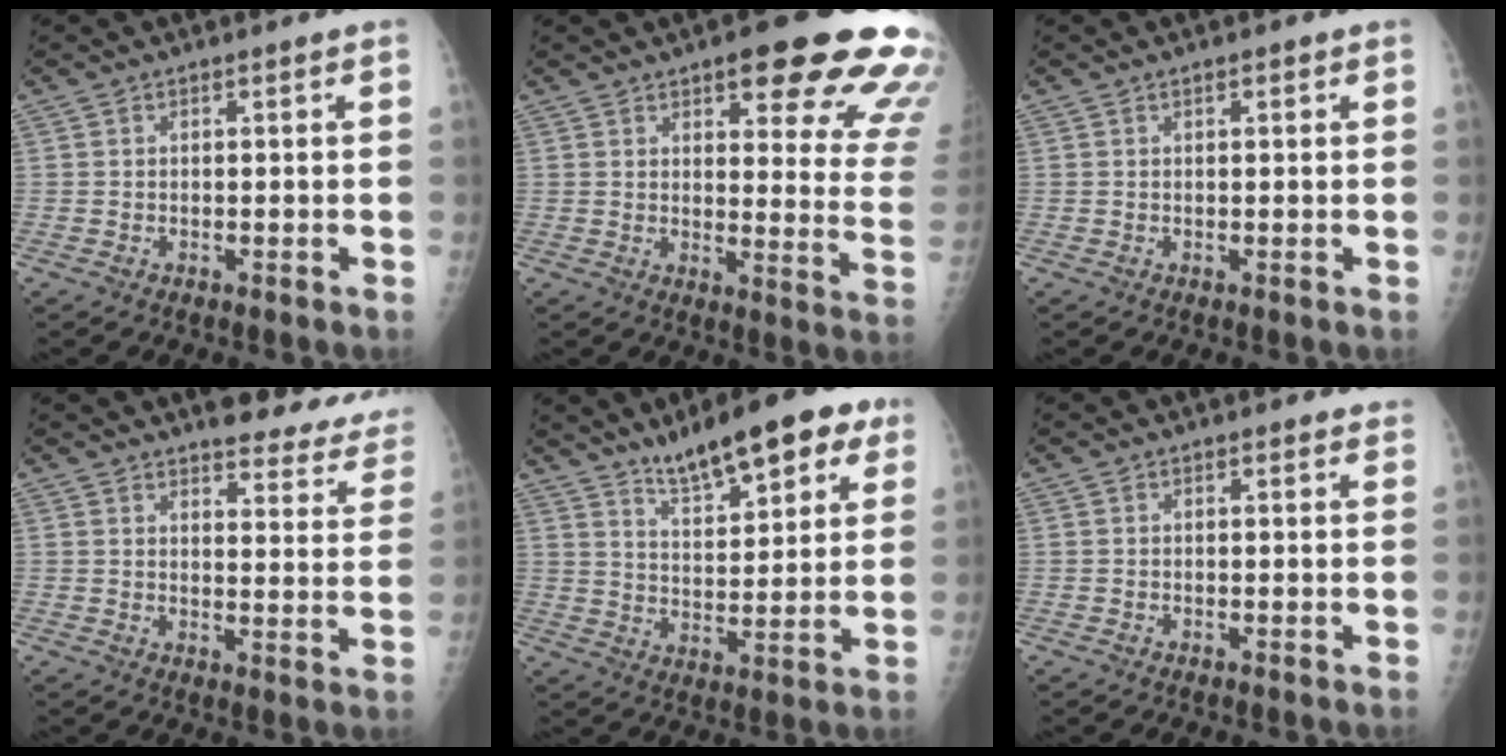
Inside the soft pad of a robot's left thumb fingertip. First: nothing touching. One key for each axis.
{"total": 22.4, "fx": 12.9, "fy": 6.1, "fz": 17.3, "tx": -0.165, "ty": -0.043, "tz": 0.153}
{"total": 0.9, "fx": 0.5, "fy": 0.4, "fz": 0.7, "tx": -0.009, "ty": 0.002, "tz": 0.008}
{"total": 15.2, "fx": 12.9, "fy": 4.8, "fz": 6.4, "tx": -0.029, "ty": -0.069, "tz": 0.135}
{"total": 14.7, "fx": 9.8, "fy": 4.6, "fz": 9.9, "tx": -0.114, "ty": -0.037, "tz": 0.155}
{"total": 2.0, "fx": 1.7, "fy": 0.7, "fz": 0.6, "tx": 0.003, "ty": -0.001, "tz": 0.013}